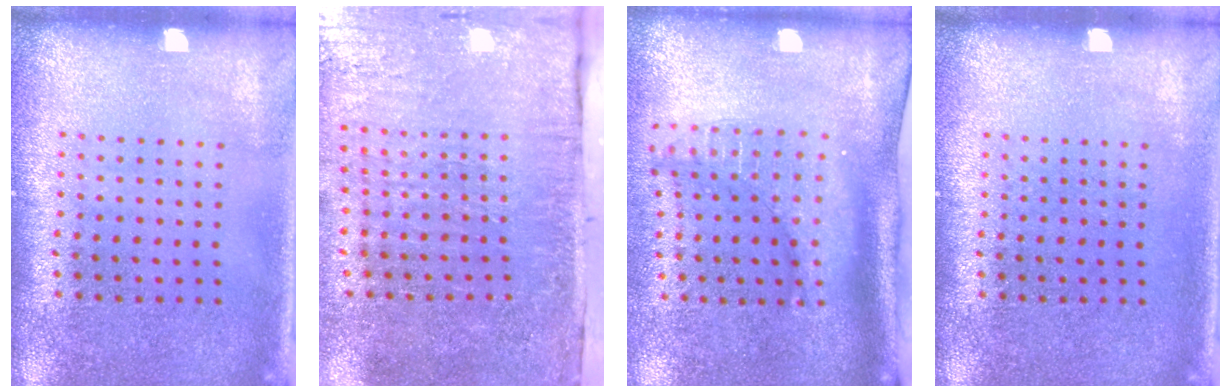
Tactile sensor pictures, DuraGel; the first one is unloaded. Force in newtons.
{"total": 4.8, "press": 3.8, "slide": 2.9}
{"total": 2.2, "press": 1.6, "slide": 1.5}
{"total": 0.0}